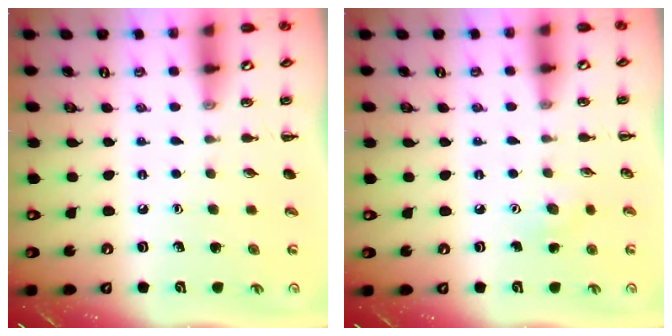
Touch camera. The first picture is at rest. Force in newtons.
{"total": 5.2, "press": 5.0, "slide": 1.3}